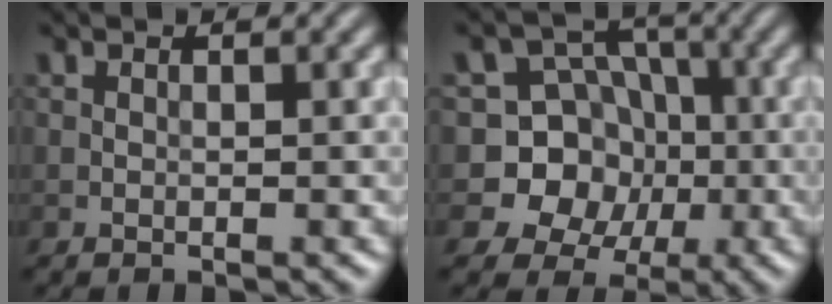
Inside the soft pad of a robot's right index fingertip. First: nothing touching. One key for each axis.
{"total": 8.5, "fx": -1.0, "fy": 8.1, "fz": 2.5, "tx": -0.048, "ty": 0.031, "tz": -0.043}